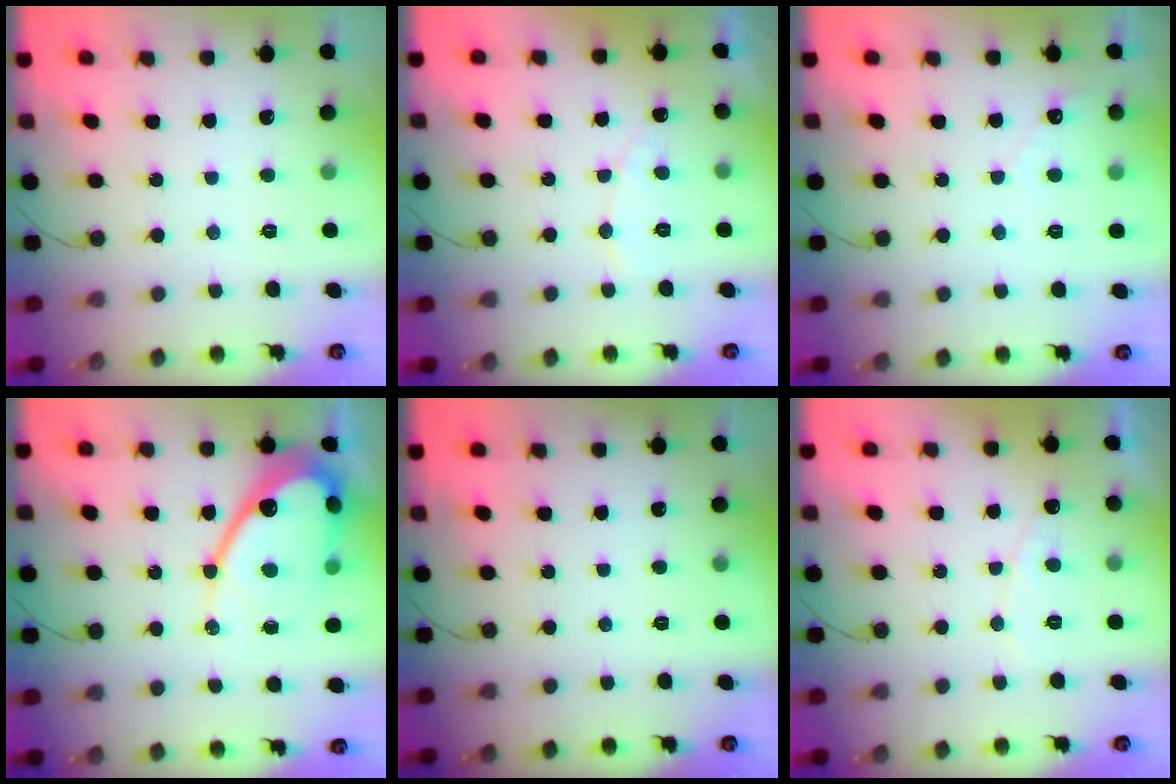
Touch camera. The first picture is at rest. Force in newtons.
{"total": 5.3, "press": 5.3, "slide": 0.2}
{"total": 1.7, "press": 1.7, "slide": 0.1}
{"total": 16.3, "press": 16.3, "slide": 1.5}
{"total": 0.0}
{"total": 4.9, "press": 4.8, "slide": 0.3}